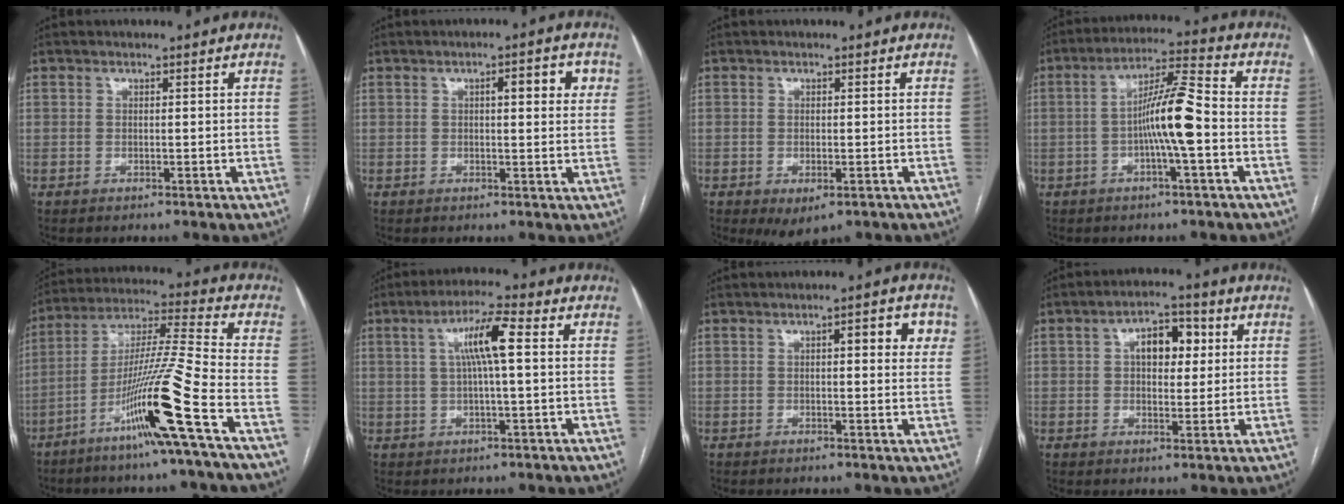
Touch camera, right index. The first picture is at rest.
{"total": 4.8, "force": [1.6, 1.1, 4.4], "torque": [-0.060, 0.010, 0.019]}
{"total": 3.8, "force": [-2.0, 1.6, 2.9], "torque": [-0.041, -0.008, -0.018]}
{"total": 9.1, "force": [-1.7, 0.3, 9.0], "torque": [-0.166, 0.018, -0.033]}
{"total": 15.7, "force": [-7.6, -2.3, 13.5], "torque": [-0.261, -0.020, -0.143]}
{"total": 7.4, "force": [1.5, 0.4, 7.2], "torque": [-0.132, 0.015, 0.026]}
{"total": 4.9, "force": [1.5, 1.3, 4.5], "torque": [-0.057, 0.012, 0.016]}
{"total": 7.0, "force": [1.7, 3.7, 5.7], "torque": [-0.088, 0.023, 0.028]}